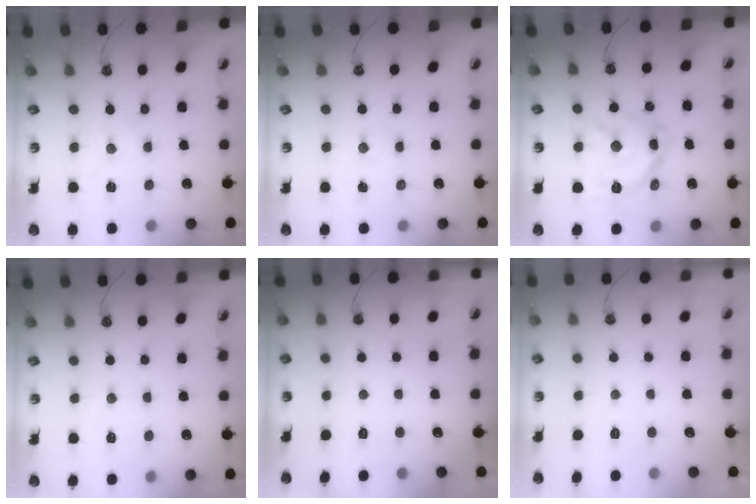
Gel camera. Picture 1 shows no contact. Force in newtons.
{"total": 2.6, "press": 2.6, "slide": 0.4}
{"total": 17.3, "press": 17.3, "slide": 1.4}
{"total": 1.9, "press": 1.9, "slide": 0.3}
{"total": 0.0}
{"total": 0.0}